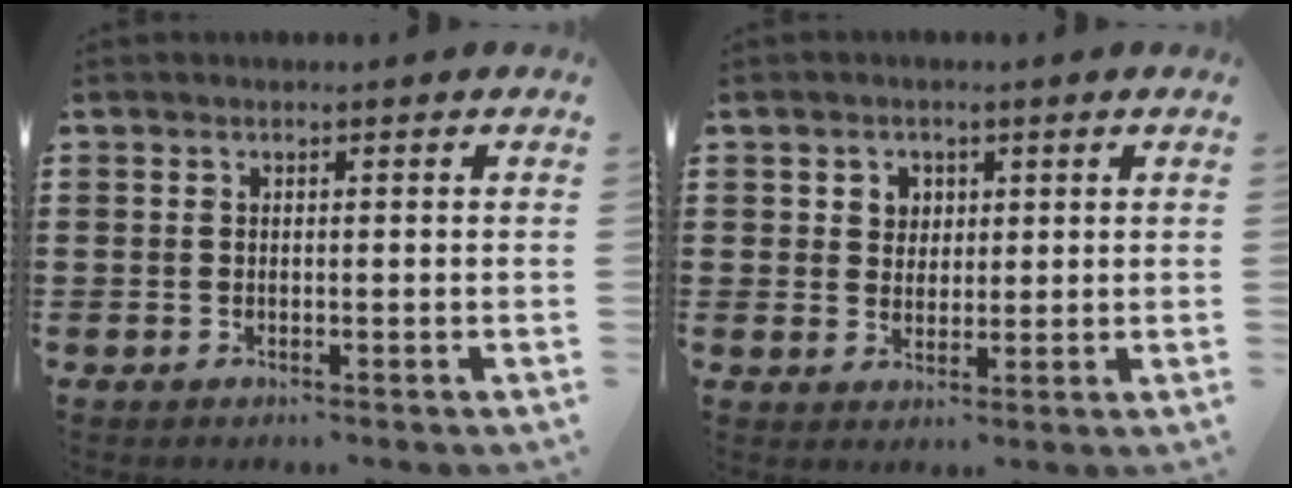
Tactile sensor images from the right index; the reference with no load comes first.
{"total": 2.8, "force": [1.1, 2.5, 0.4], "torque": [-0.020, 0.012, 0.018]}